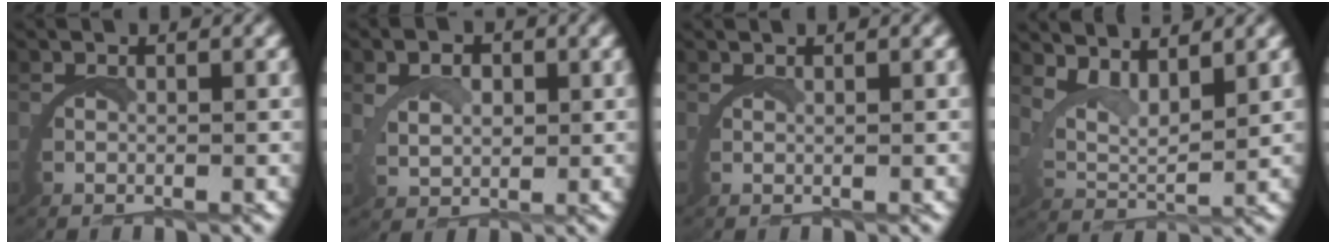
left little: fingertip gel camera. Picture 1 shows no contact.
{"total": 2.4, "force": [1.4, 1.3, 1.5], "torque": [-0.034, -0.007, 0.030]}
{"total": 1.2, "force": [0.9, -0.8, 0.0], "torque": [0.001, 0.004, 0.015]}
{"total": 4.8, "force": [3.6, 2.0, 2.5], "torque": [-0.064, -0.005, 0.058]}